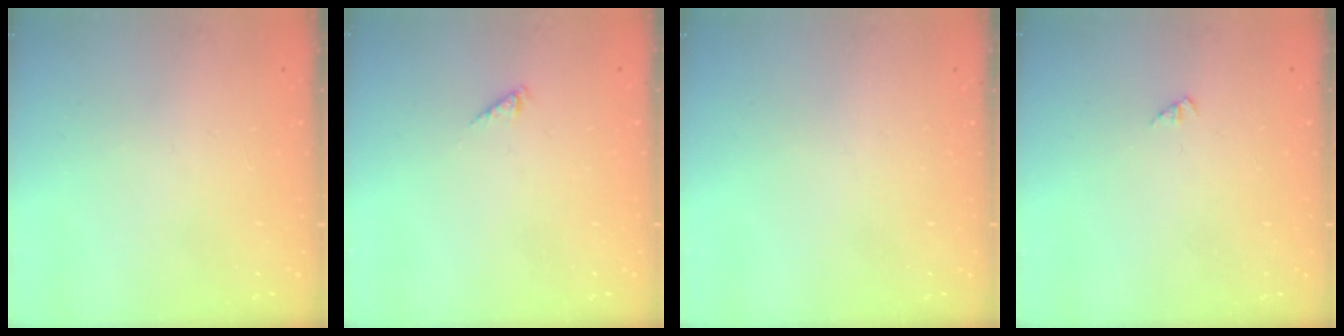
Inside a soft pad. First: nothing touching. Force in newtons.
{"total": 0.9, "press": 0.8, "slide": 0.3}
{"total": 0.0}
{"total": 1.2, "press": 1.2, "slide": 0.2}